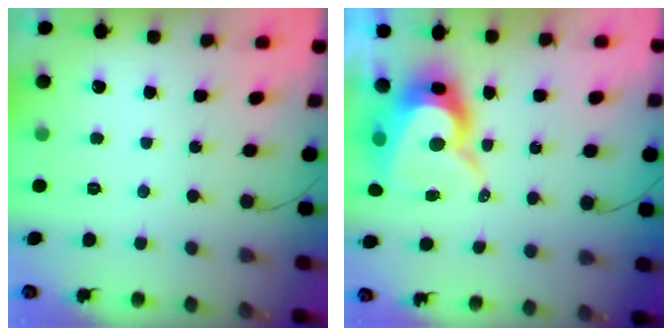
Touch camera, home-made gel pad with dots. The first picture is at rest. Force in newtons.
{"total": 12.4, "press": 12.4, "slide": 0.9}